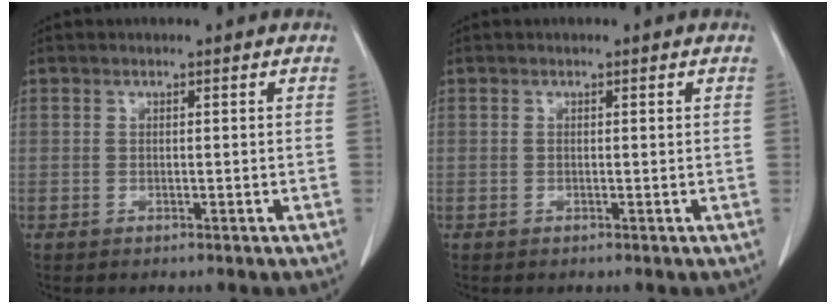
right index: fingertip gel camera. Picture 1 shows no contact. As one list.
[{"total": 0.0}]